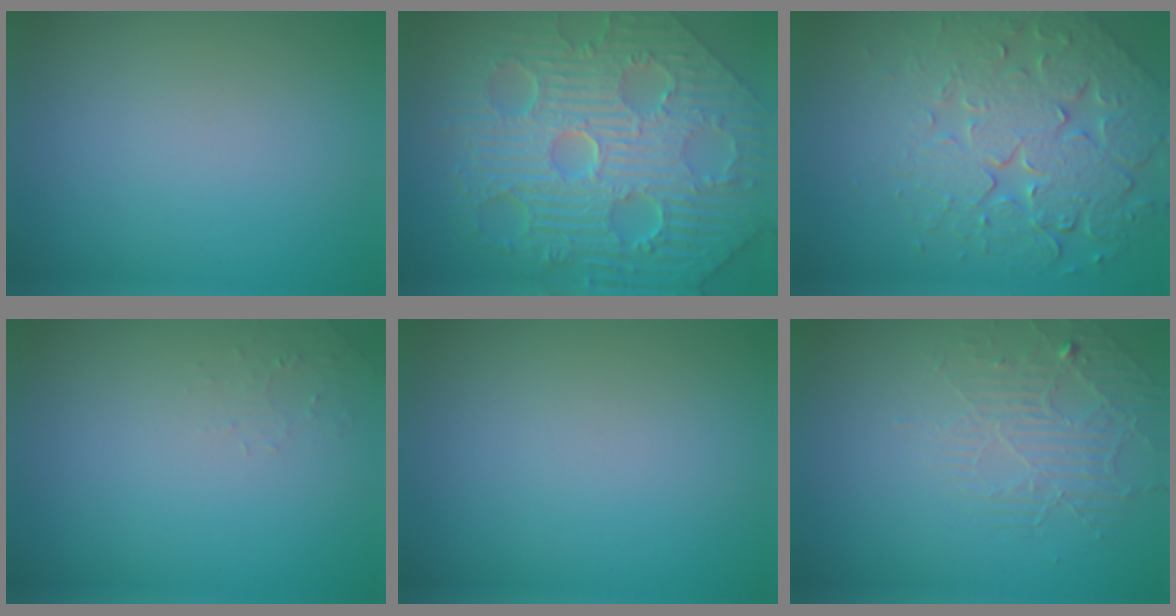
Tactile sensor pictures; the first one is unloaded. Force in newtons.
{"total": 12.4, "press": 8.2, "slide": 9.3}
{"total": 8.0, "press": 5.8, "slide": 5.5}
{"total": 0.9, "press": 0.9, "slide": 0.2}
{"total": 0.0}
{"total": 2.2, "press": 1.4, "slide": 1.7}